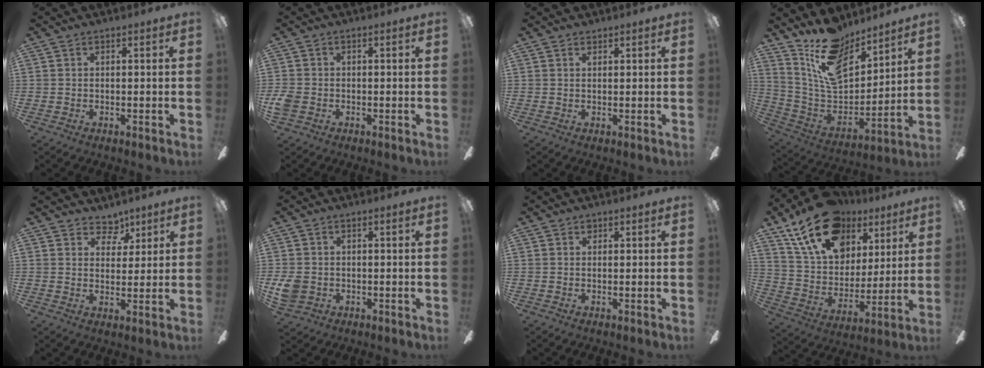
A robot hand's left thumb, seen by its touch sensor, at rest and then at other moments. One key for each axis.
{"total": 3.1, "fx": -1.0, "fy": 2.5, "fz": 1.6, "tx": -0.031, "ty": 0.007, "tz": -0.017}
{"total": 0.9, "fx": 0.8, "fy": 0.4, "fz": 0.2, "tx": -0.005, "ty": 0.001, "tz": 0.015}
{"total": 16.4, "fx": 12.5, "fy": 7.5, "fz": 7.5, "tx": -0.153, "ty": -0.076, "tz": 0.229}
{"total": 5.5, "fx": 4.1, "fy": 3.4, "fz": 1.4, "tx": -0.010, "ty": -0.024, "tz": 0.071}
{"total": 5.0, "fx": -0.7, "fy": 4.3, "fz": 2.4, "tx": -0.054, "ty": 0.004, "tz": -0.012}
{"total": 0.8, "fx": 0.5, "fy": 0.6, "fz": 0.2, "tx": -0.004, "ty": 0.003, "tz": 0.009}
{"total": 21.9, "fx": 12.9, "fy": 13.6, "fz": 11.2, "tx": -0.192, "ty": -0.056, "tz": 0.238}